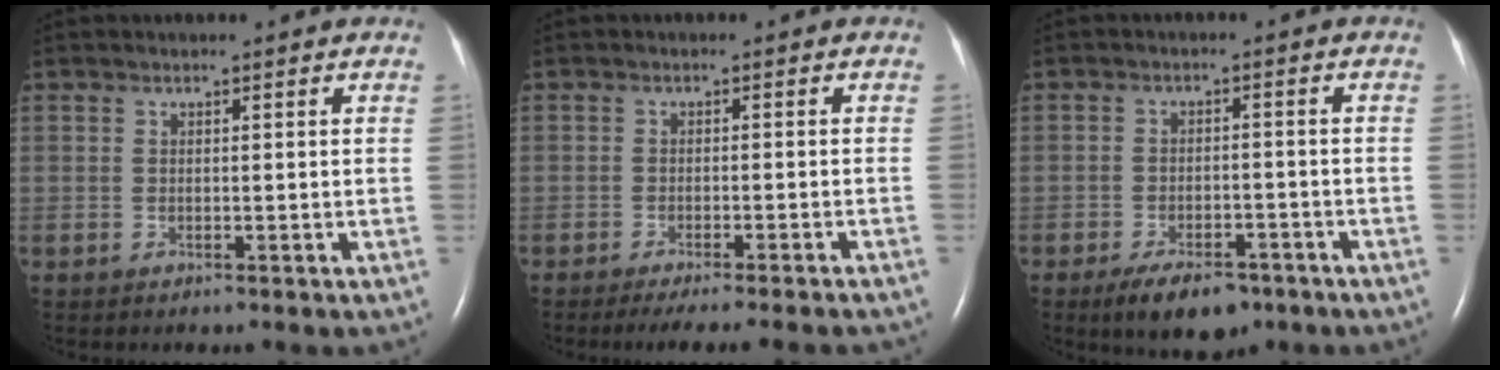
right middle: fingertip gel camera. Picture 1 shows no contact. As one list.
[{"total": 10.4, "force": [-9.2, -0.3, 4.8], "torque": [-0.045, -0.022, -0.119]}, {"total": 7.6, "force": [-5.3, 3.3, 4.3], "torque": [-0.074, -0.004, -0.082]}]